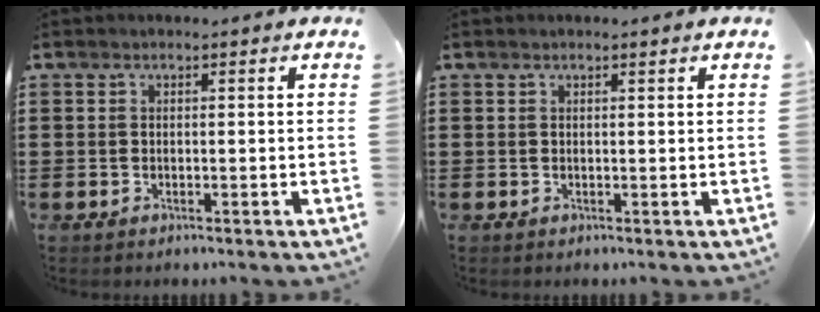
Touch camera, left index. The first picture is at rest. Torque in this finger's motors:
{"motor_torque": [-0.02, 0.02, 0.03, 0.00]}